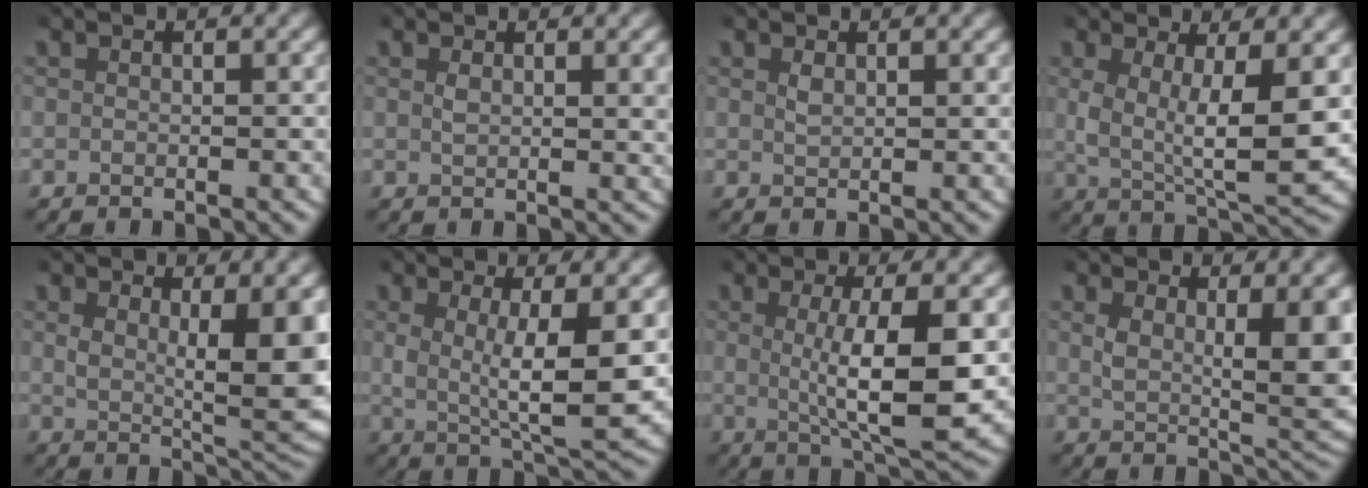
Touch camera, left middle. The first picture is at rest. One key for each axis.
{"total": 1.5, "fx": 0.7, "fy": 0.2, "fz": 1.3, "tx": -0.019, "ty": -0.006, "tz": 0.016}
{"total": 0.9, "fx": 0.6, "fy": 0.2, "fz": 0.6, "tx": -0.014, "ty": -0.003, "tz": 0.014}
{"total": 7.4, "fx": 1.1, "fy": 2.9, "fz": 6.7, "tx": -0.114, "ty": -0.017, "tz": 0.022}
{"total": 7.7, "fx": 1.8, "fy": 2.6, "fz": 7.0, "tx": -0.087, "ty": -0.015, "tz": 0.038}
{"total": 6.8, "fx": 1.3, "fy": 2.1, "fz": 6.3, "tx": -0.097, "ty": -0.015, "tz": 0.025}
{"total": 7.3, "fx": 0.7, "fy": 1.4, "fz": 7.2, "tx": -0.110, "ty": -0.011, "tz": 0.016}
{"total": 6.9, "fx": 1.7, "fy": 2.2, "fz": 6.3, "tx": -0.080, "ty": -0.013, "tz": 0.035}